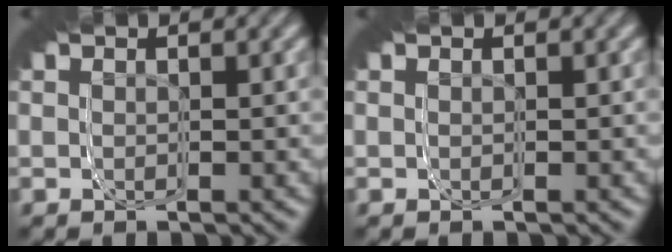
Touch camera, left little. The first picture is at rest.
{"total": 0.0}